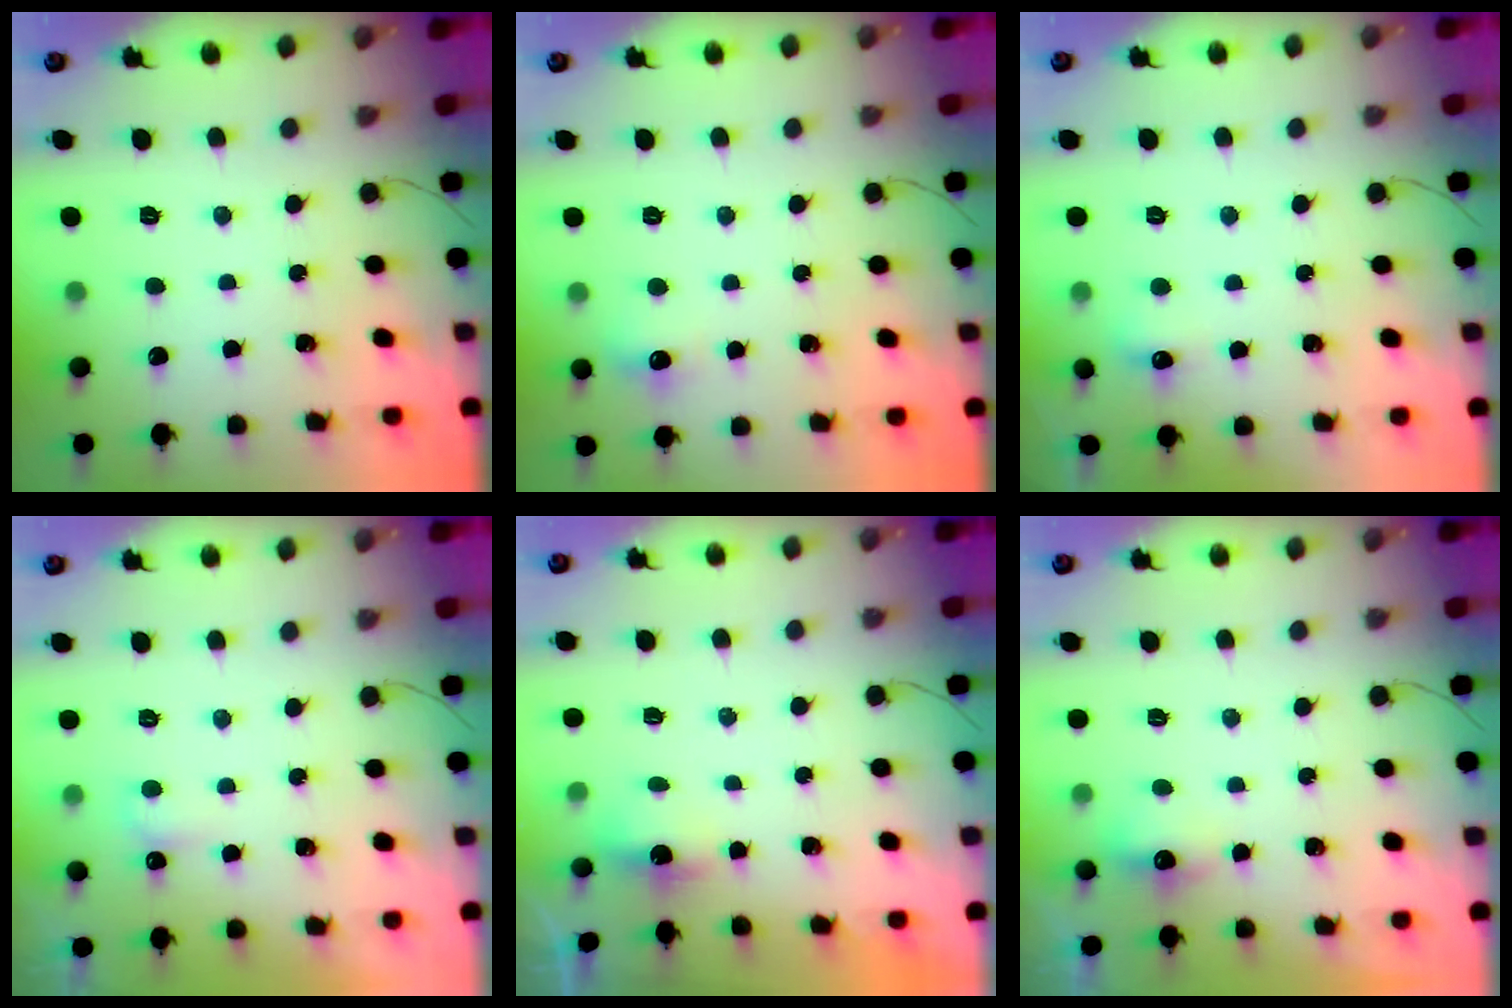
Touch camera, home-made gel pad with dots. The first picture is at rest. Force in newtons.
{"total": 6.0, "press": 5.9, "slide": 1.1}
{"total": 5.4, "press": 5.2, "slide": 1.3}
{"total": 2.4, "press": 2.4, "slide": 0.6}
{"total": 2.9, "press": 2.8, "slide": 0.8}
{"total": 6.4, "press": 5.8, "slide": 2.6}